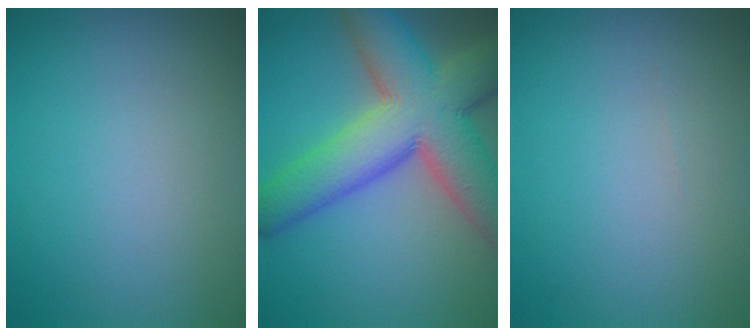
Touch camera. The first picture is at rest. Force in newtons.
{"total": 12.5, "press": 12.4, "slide": 1.2}
{"total": 0.0}